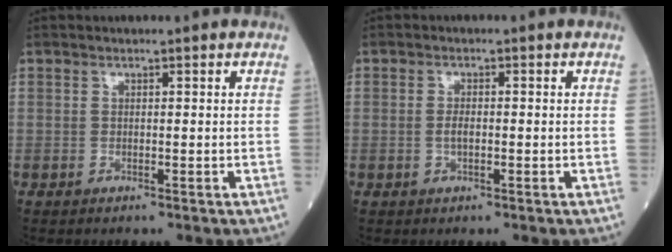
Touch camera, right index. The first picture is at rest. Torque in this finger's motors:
{"motor_torque": [0.41, -0.12, 0.20, 0.05]}